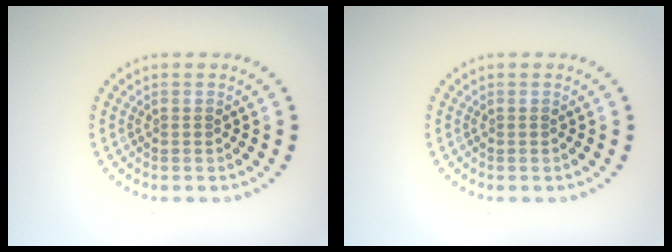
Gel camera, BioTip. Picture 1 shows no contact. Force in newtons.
{"total": 0.0}